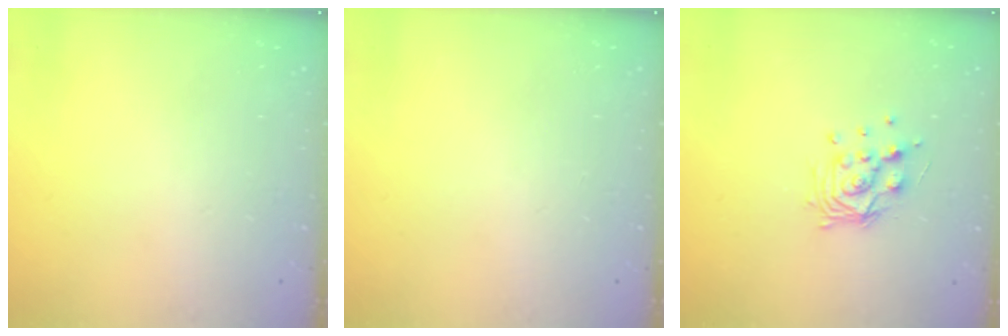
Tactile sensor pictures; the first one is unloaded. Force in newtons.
{"total": 0.0}
{"total": 10.5, "press": 10.5, "slide": 0.6}